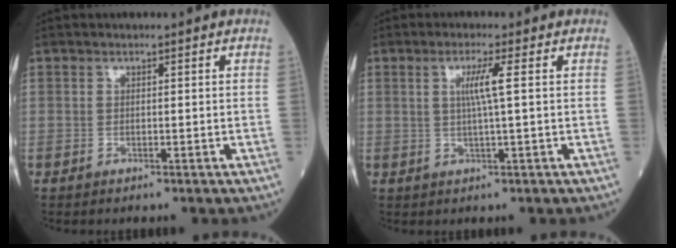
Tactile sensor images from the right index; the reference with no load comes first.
{"total": 3.5, "force": [1.0, -0.7, 3.3], "torque": [-0.061, -0.001, 0.018]}